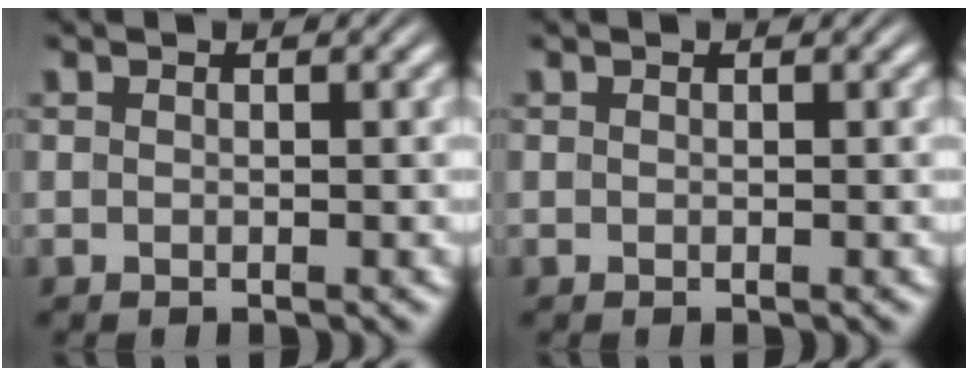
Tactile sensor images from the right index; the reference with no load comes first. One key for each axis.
{"total": 0.0}